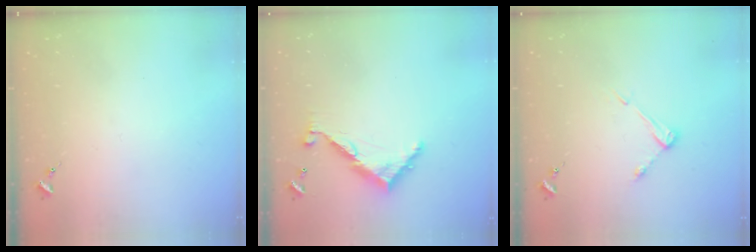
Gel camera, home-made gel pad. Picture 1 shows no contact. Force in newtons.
{"total": 9.0, "press": 9.0, "slide": 0.7}
{"total": 5.2, "press": 5.1, "slide": 0.3}